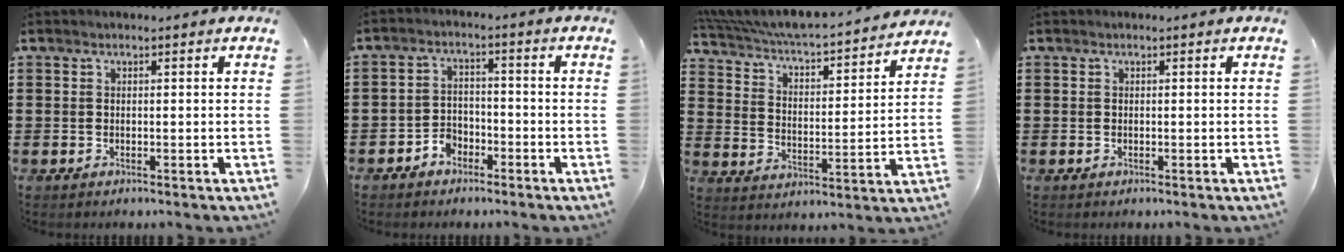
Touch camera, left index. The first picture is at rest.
{"total": 3.2, "force": [-2.7, 1.8, 0.4], "torque": [-0.016, 0.007, -0.056]}
{"total": 4.3, "force": [4.0, 0.1, 1.5], "torque": [-0.051, -0.040, 0.060]}
{"total": 0.0}